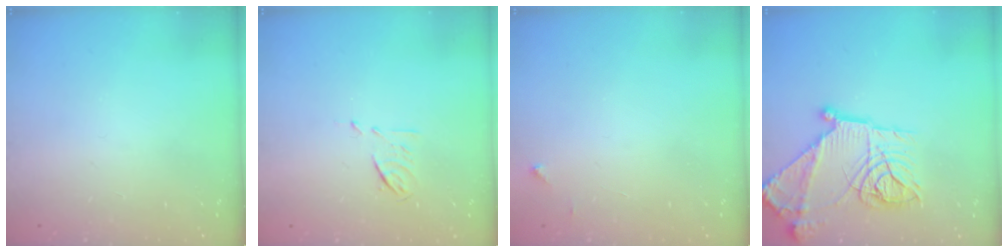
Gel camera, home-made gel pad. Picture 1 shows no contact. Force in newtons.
{"total": 6.6, "press": 6.5, "slide": 1.1}
{"total": 2.0, "press": 2.0, "slide": 0.2}
{"total": 22.2, "press": 22.1, "slide": 2.3}